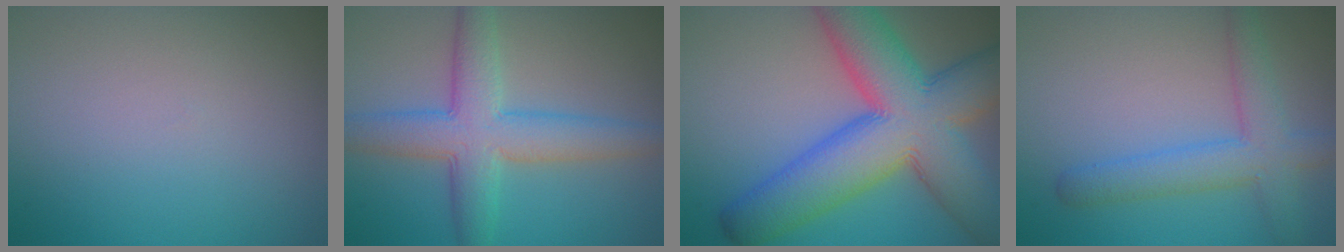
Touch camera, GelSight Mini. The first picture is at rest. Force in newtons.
{"total": 6.4, "press": 6.4, "slide": 0.1}
{"total": 13.6, "press": 13.6, "slide": 0.6}
{"total": 4.5, "press": 4.5, "slide": 0.1}